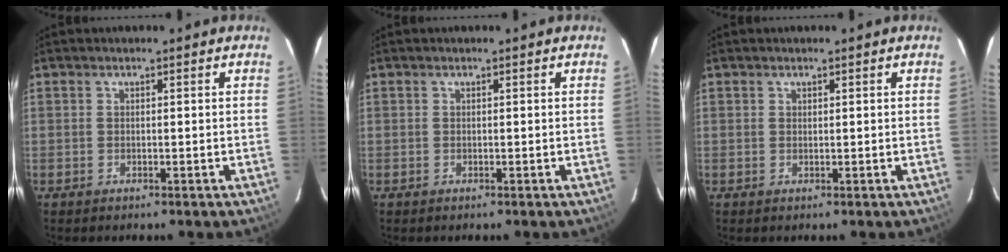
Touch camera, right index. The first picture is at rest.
{"total": 0.0}
{"total": 0.0}